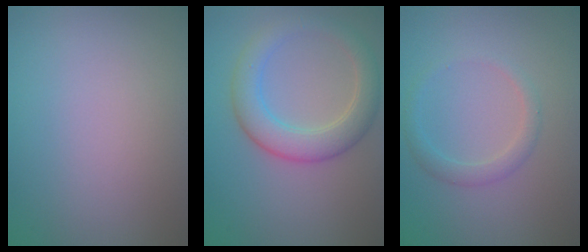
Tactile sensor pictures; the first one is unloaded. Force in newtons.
{"total": 4.8, "press": 4.7, "slide": 0.3}
{"total": 1.7, "press": 1.7, "slide": 0.0}